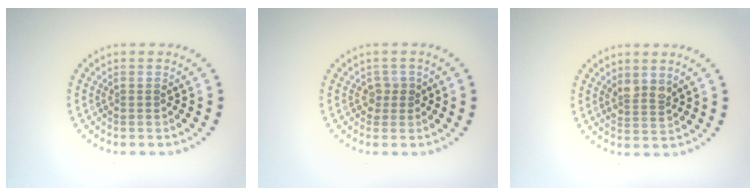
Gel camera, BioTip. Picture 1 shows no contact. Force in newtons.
{"total": 1.3, "press": 1.0, "slide": 0.9}
{"total": 1.8, "press": 1.5, "slide": 1.1}